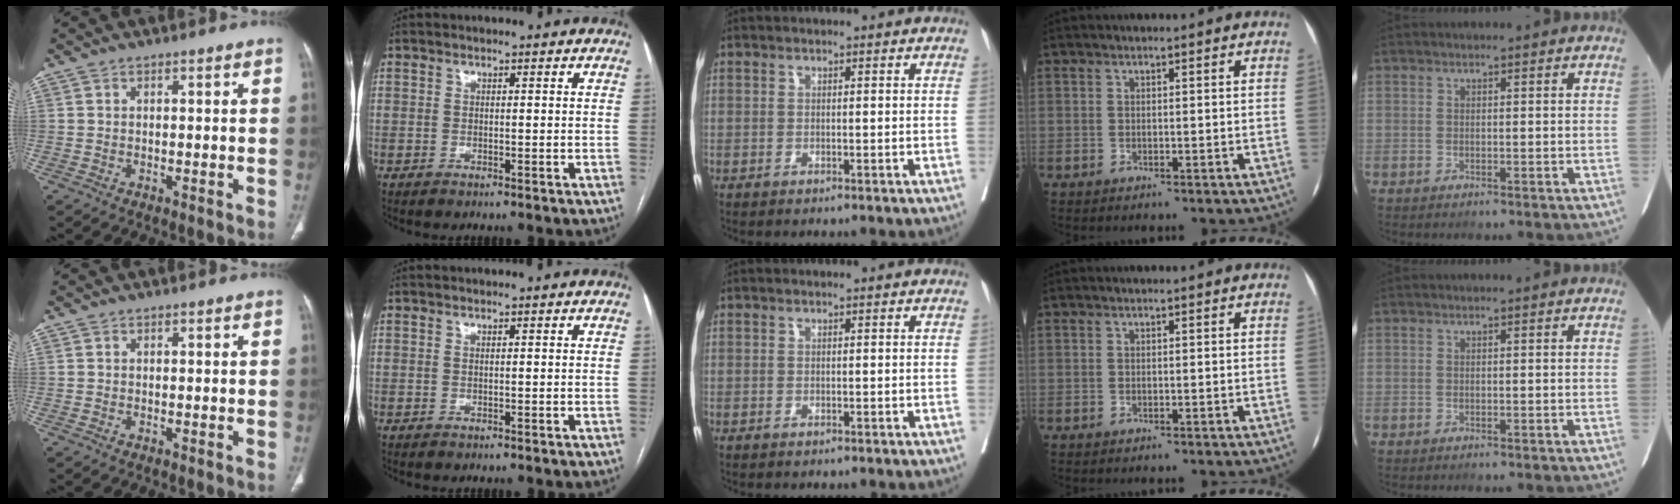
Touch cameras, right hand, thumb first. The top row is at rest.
{}